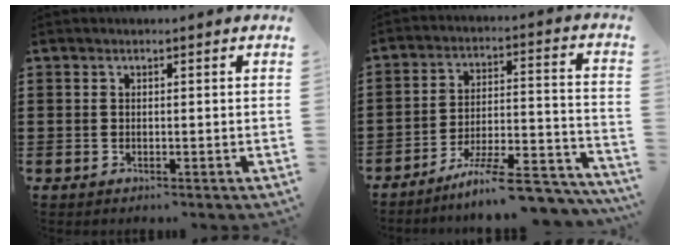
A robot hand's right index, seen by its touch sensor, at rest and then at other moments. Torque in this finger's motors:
{"motor_torque": [2.14, 0.00, 0.72, 0.15]}